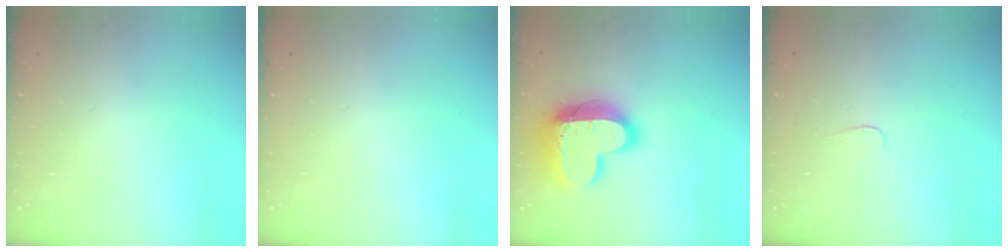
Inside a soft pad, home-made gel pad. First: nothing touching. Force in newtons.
{"total": 0.0}
{"total": 19.1, "press": 19.0, "slide": 1.5}
{"total": 3.0, "press": 3.0, "slide": 0.2}